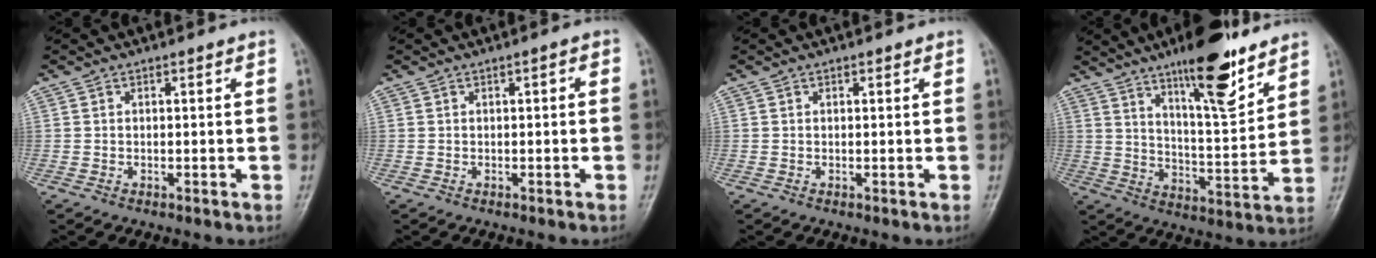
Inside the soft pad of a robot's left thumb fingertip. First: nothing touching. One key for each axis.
{"total": 1.2, "fx": 0.0, "fy": 0.7, "fz": 1.0, "tx": -0.005, "ty": 0.004, "tz": -0.006}
{"total": 0.6, "fx": 0.3, "fy": 0.4, "fz": 0.3, "tx": 0.003, "ty": 0.000, "tz": 0.001}
{"total": 15.4, "fx": 10.1, "fy": 4.1, "fz": 10.9, "tx": -0.144, "ty": -0.065, "tz": 0.167}